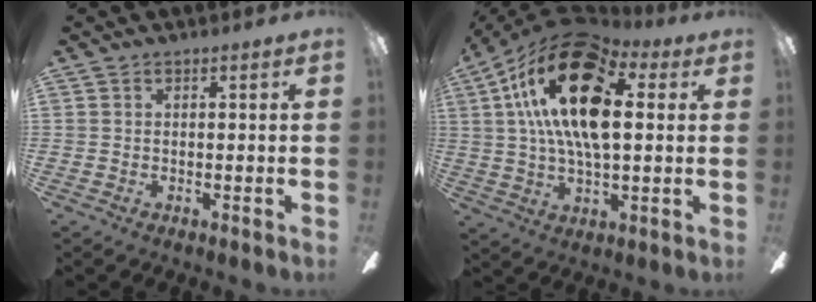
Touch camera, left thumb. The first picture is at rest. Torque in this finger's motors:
{"motor_torque": [0.58, 1.86, 1.46, -1.31, 0.43]}